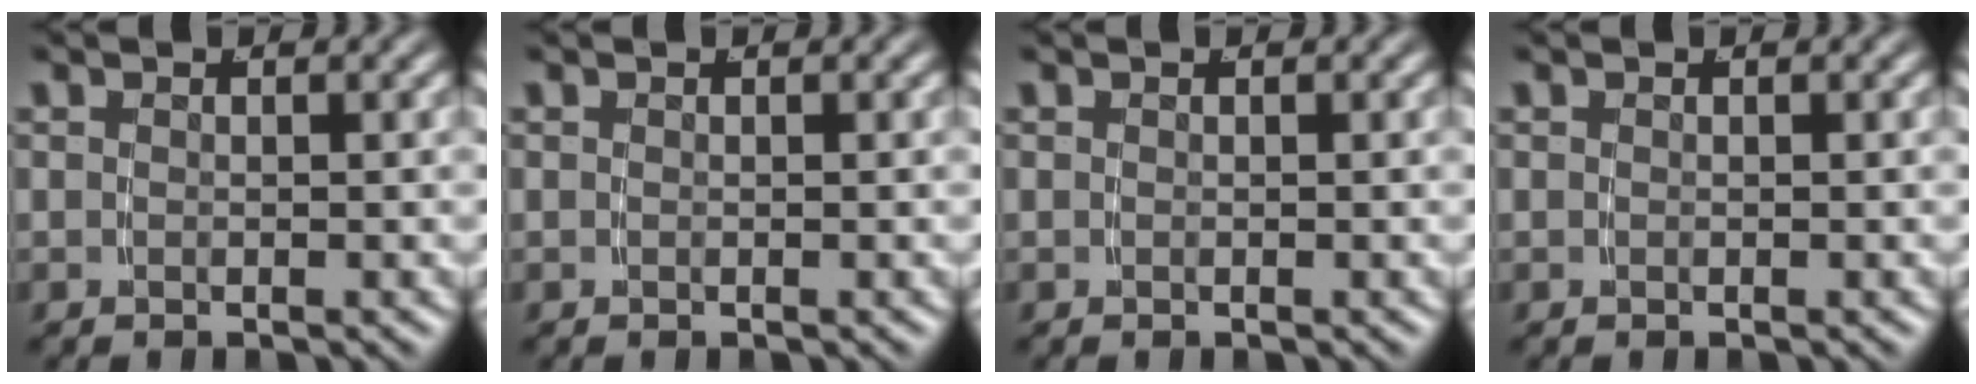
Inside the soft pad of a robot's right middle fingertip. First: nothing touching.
{"total": 0.0}
{"total": 0.0}
{"total": 0.0}